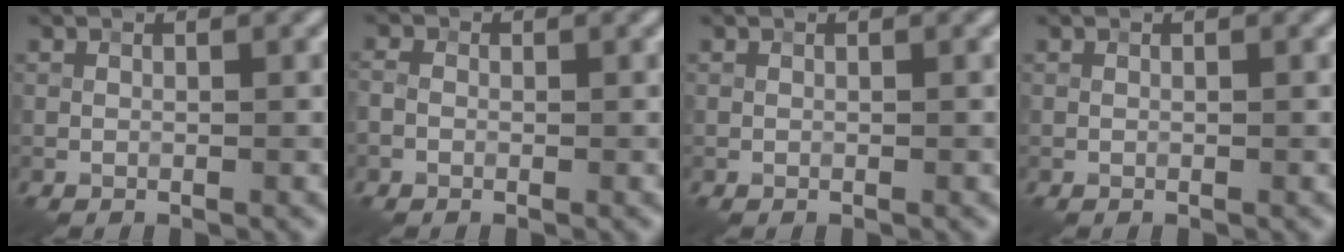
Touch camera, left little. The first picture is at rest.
{"total": 1.1, "force": [-0.4, 0.8, 0.6], "torque": [-0.012, 0.003, -0.013]}
{"total": 0.0}
{"total": 0.0}